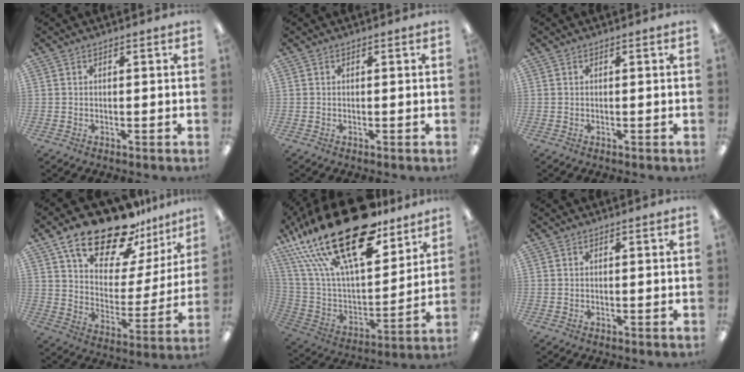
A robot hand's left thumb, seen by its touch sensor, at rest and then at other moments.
{"total": 0.0}
{"total": 0.0}
{"total": 21.6, "force": [16.5, 9.0, 10.5], "torque": [-0.175, -0.114, 0.287]}
{"total": 29.3, "force": [19.6, 10.9, 18.8], "torque": [-0.372, -0.126, 0.330]}
{"total": 0.0}